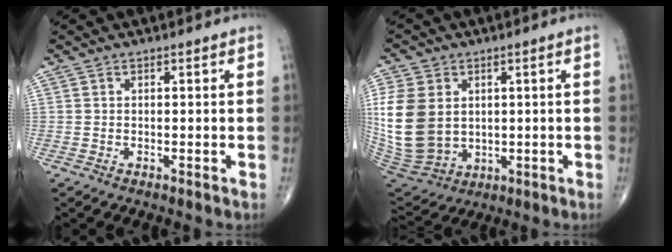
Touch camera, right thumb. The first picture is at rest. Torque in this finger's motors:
{"motor_torque": [0.01, 0.55, 0.90, 0.39, 0.39]}